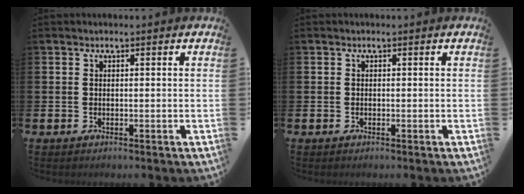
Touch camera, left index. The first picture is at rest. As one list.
[{"total": 0.0}]